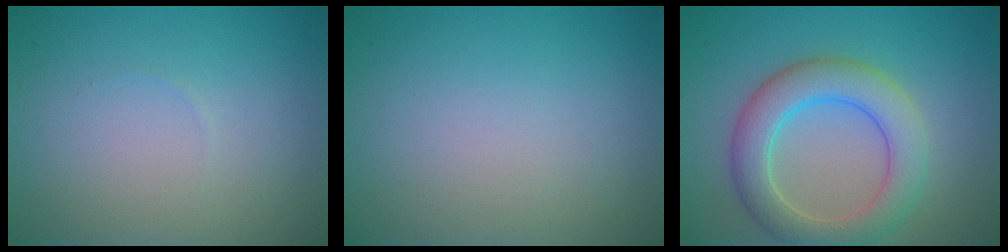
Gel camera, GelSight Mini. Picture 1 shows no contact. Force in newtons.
{"total": 0.0}
{"total": 6.0, "press": 6.0, "slide": 0.2}